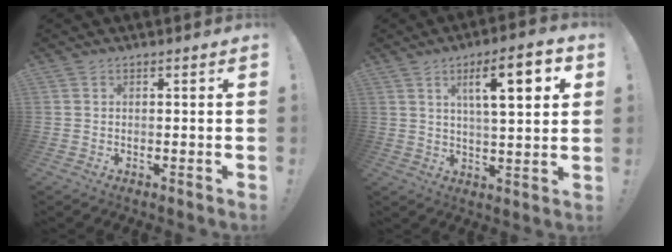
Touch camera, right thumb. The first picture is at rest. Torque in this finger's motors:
{"motor_torque": [0.77, 0.88, 1.04, -0.26, 0.06]}